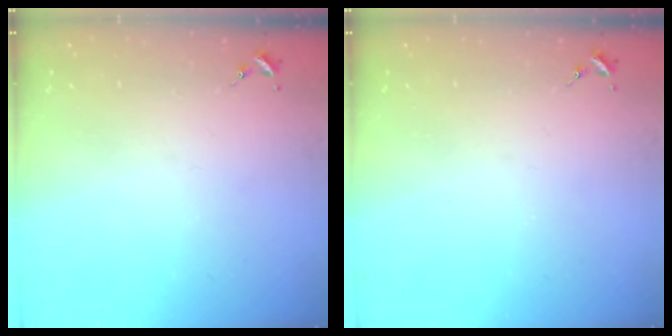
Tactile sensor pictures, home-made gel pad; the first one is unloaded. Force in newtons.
{"total": 0.0}